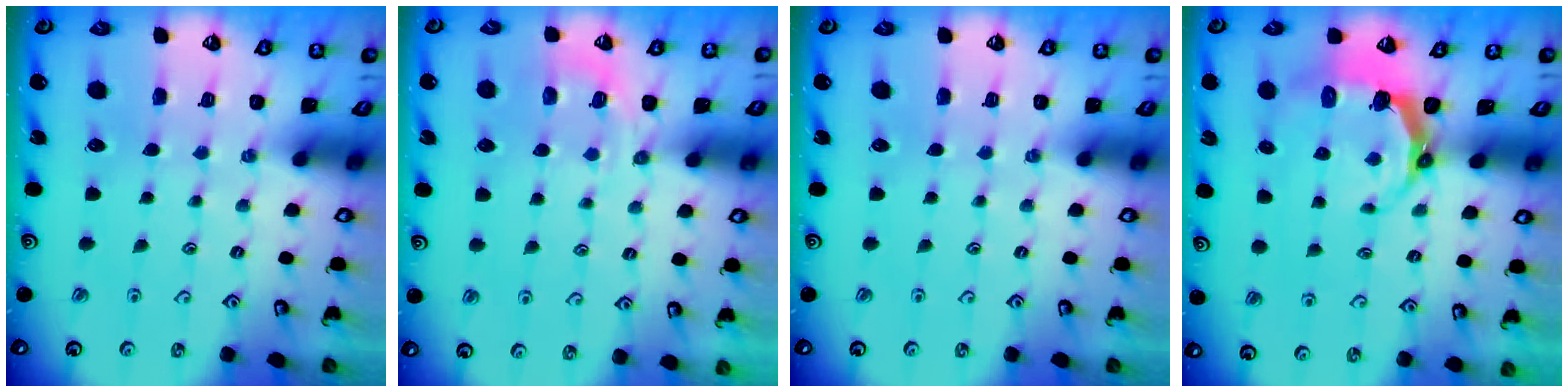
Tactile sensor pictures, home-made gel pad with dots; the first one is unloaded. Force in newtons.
{"total": 3.8, "press": 3.3, "slide": 1.8}
{"total": 0.0}
{"total": 5.7, "press": 4.3, "slide": 3.8}